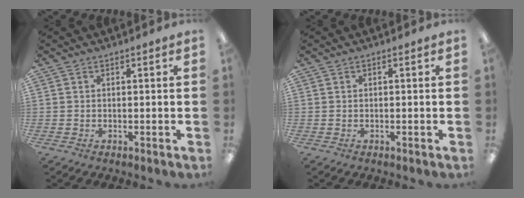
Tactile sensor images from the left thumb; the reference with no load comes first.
{"total": 0.0}